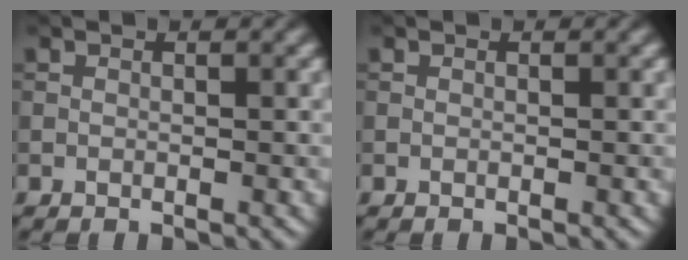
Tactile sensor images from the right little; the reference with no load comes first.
{"total": 0.0}